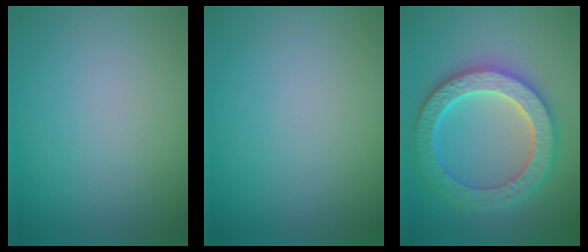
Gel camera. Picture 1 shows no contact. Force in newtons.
{"total": 0.0}
{"total": 6.5, "press": 6.3, "slide": 1.5}